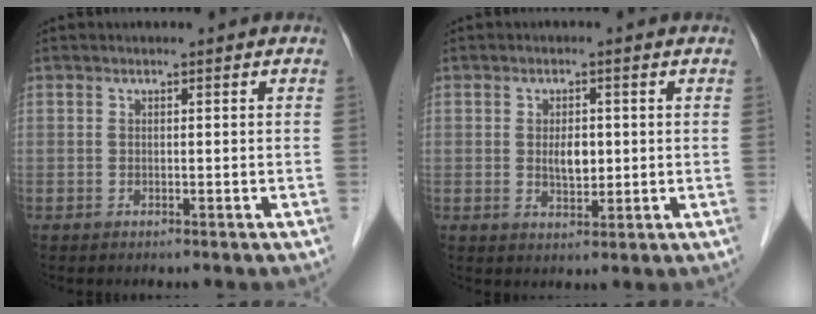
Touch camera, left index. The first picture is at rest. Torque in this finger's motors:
{"motor_torque": [0.48, 0.27, 0.08, 0.06]}